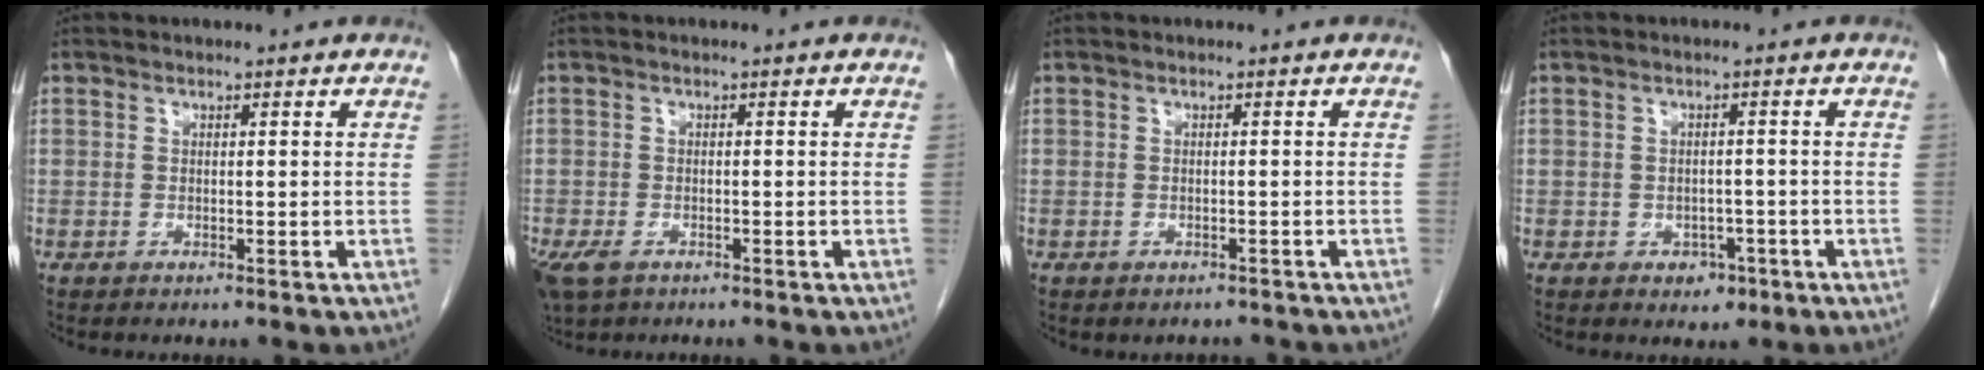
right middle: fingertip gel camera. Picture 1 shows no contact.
{"total": 5.3, "force": [-3.1, 3.0, 3.0], "torque": [-0.069, -0.012, -0.051]}
{"total": 1.6, "force": [-1.5, 0.4, 0.1], "torque": [-0.002, -0.001, -0.021]}
{"total": 2.3, "force": [-1.3, 1.6, 1.1], "torque": [-0.010, 0.004, -0.011]}